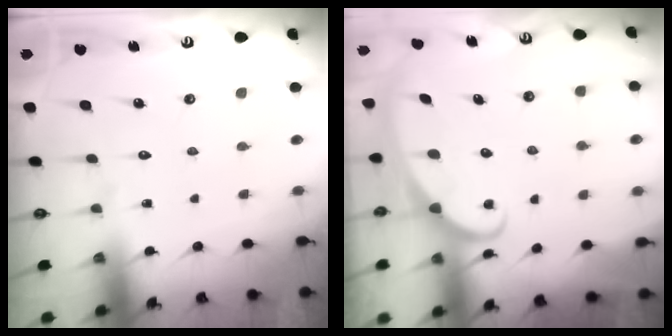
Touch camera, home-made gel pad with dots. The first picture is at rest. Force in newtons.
{"total": 2.3, "press": 2.3, "slide": 0.4}